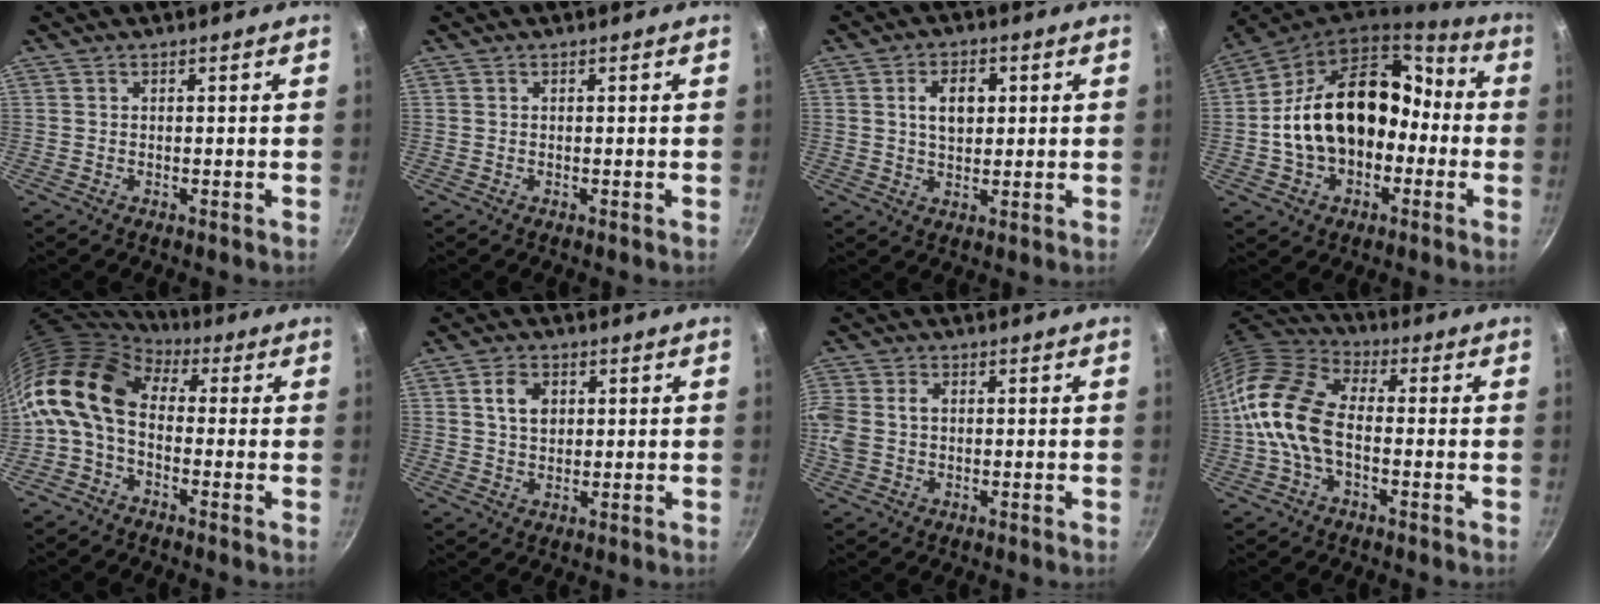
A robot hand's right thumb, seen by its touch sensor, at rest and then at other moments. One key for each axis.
{"total": 0.0}
{"total": 6.1, "fx": 1.3, "fy": 4.0, "fz": 4.4, "tx": -0.054, "ty": 0.002, "tz": 0.022}
{"total": 21.2, "fx": -2.3, "fy": 15.1, "fz": 14.6, "tx": -0.209, "ty": 0.073, "tz": -0.034}
{"total": 13.4, "fx": 0.8, "fy": 8.8, "fz": 10.1, "tx": -0.188, "ty": 0.026, "tz": -0.007}
{"total": 5.2, "fx": 1.4, "fy": 3.8, "fz": 3.2, "tx": -0.041, "ty": -0.001, "tz": 0.025}
{"total": 8.1, "fx": 0.5, "fy": 6.2, "fz": 5.3, "tx": -0.119, "ty": 0.012, "tz": 0.002}
{"total": 13.5, "fx": -1.7, "fy": 8.0, "fz": 10.8, "tx": -0.196, "ty": 0.037, "tz": -0.052}